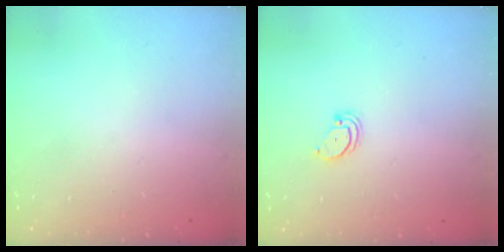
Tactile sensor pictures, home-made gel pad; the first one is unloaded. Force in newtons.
{"total": 2.1, "press": 2.1, "slide": 0.2}